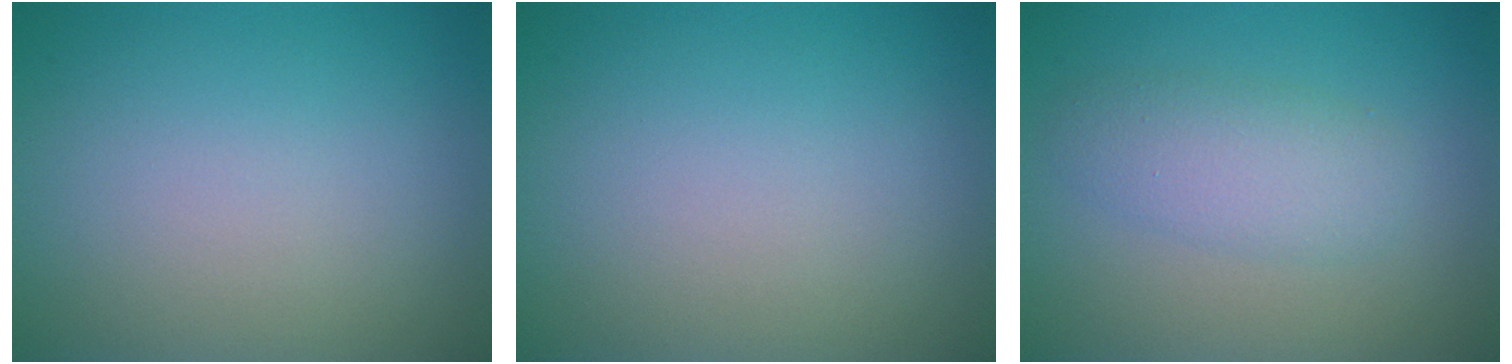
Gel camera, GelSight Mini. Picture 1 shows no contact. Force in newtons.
{"total": 0.0}
{"total": 2.4, "press": 2.3, "slide": 0.1}